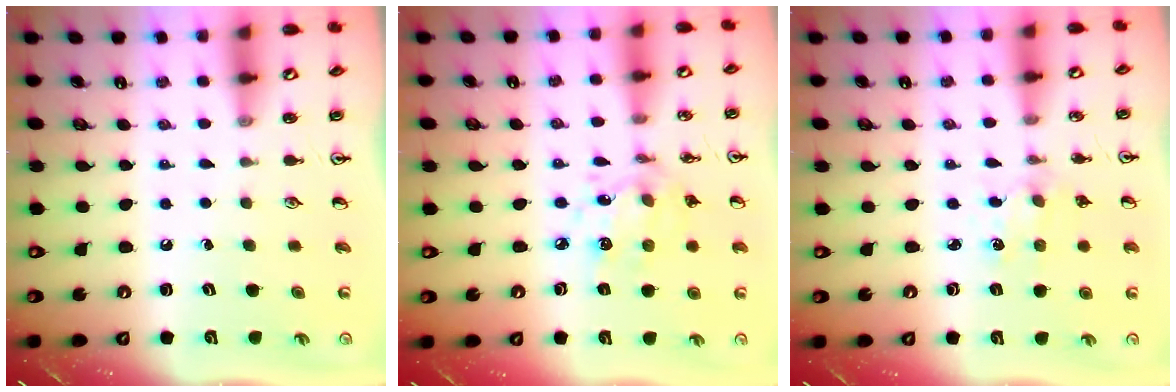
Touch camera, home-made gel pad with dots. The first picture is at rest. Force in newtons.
{"total": 9.3, "press": 9.3, "slide": 0.6}
{"total": 1.8, "press": 1.8, "slide": 0.3}